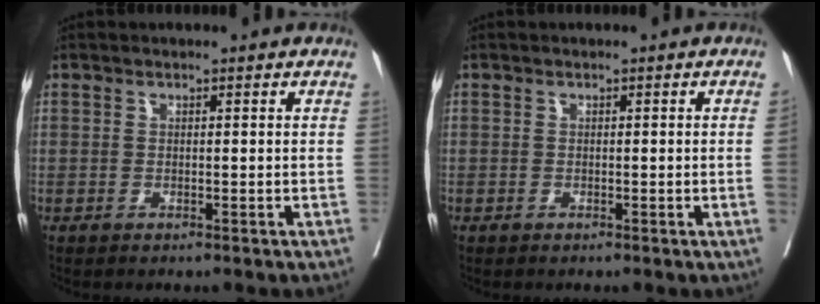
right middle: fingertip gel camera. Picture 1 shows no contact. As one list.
[{"total": 0.5, "force": [-0.1, -0.1, 0.5], "torque": [-0.010, -0.001, 0.000]}]